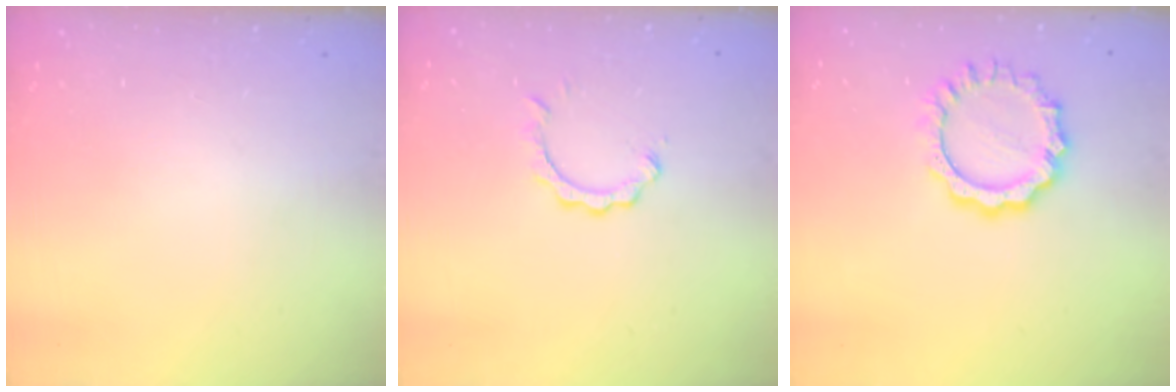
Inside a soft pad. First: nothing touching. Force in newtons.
{"total": 2.7, "press": 2.6, "slide": 0.3}
{"total": 8.9, "press": 8.9, "slide": 0.6}